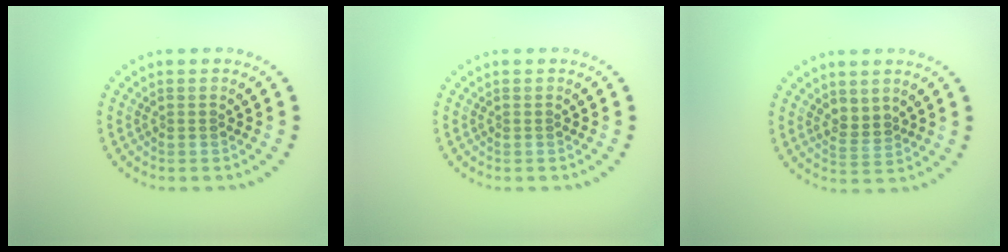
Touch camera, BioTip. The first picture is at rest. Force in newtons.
{"total": 0.0}
{"total": 1.7, "press": 1.5, "slide": 0.9}